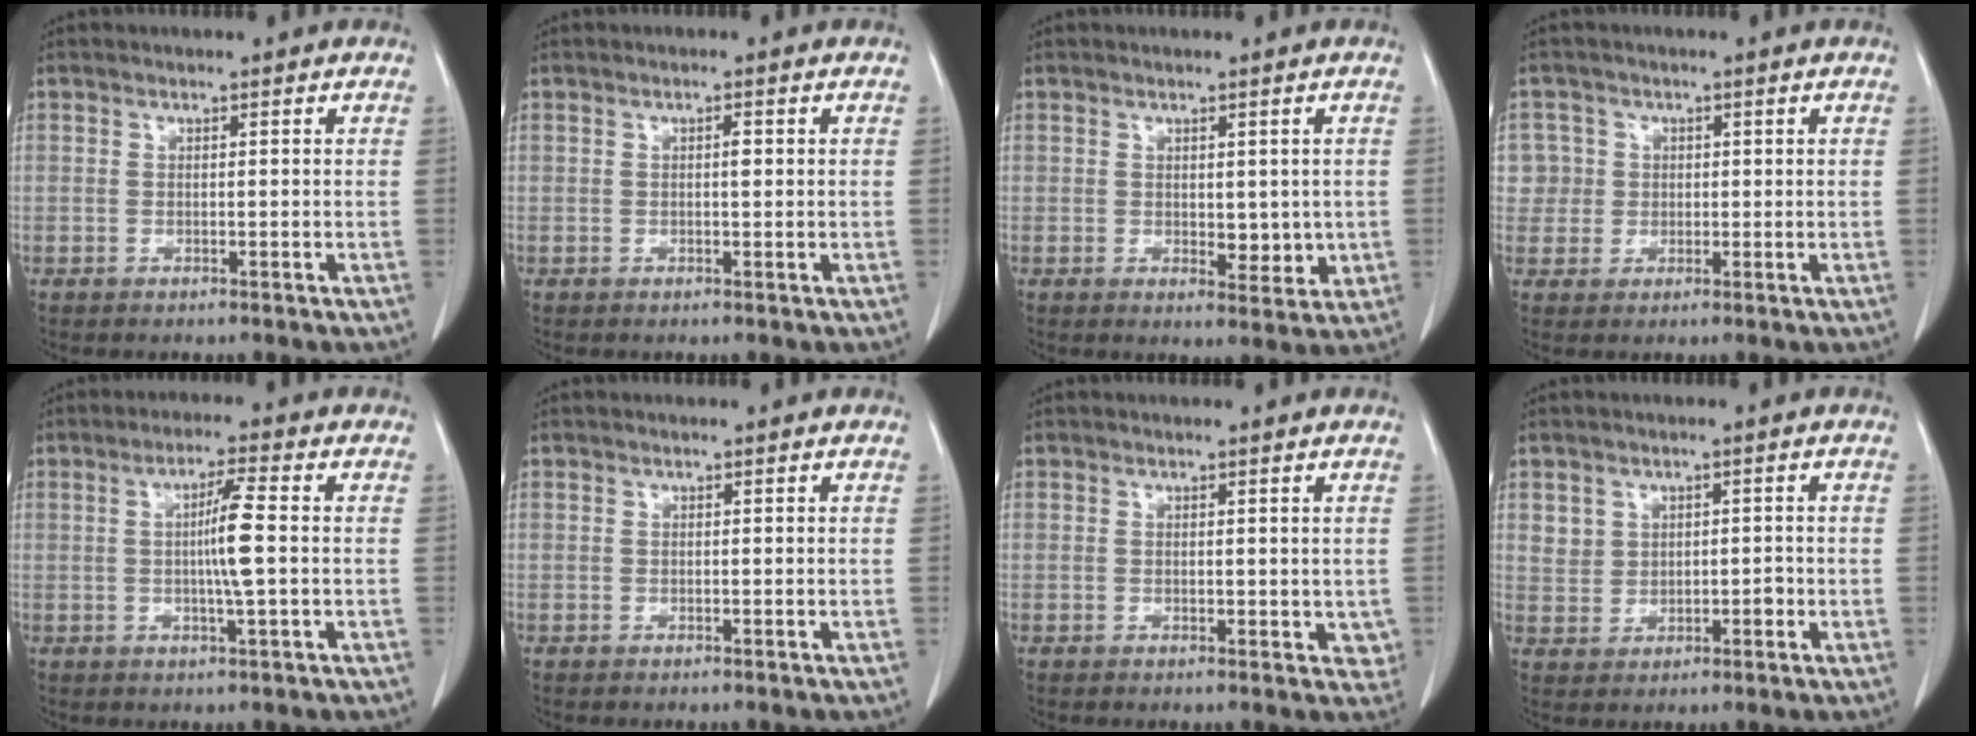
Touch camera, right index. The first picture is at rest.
{"total": 1.1, "force": [0.2, 0.3, 1.0], "torque": [-0.014, 0.003, 0.001]}
{"total": 3.8, "force": [0.0, 2.0, 3.2], "torque": [-0.034, -0.008, 0.008]}
{"total": 4.3, "force": [0.8, 4.2, -0.2], "torque": [0.023, 0.012, 0.016]}
{"total": 5.9, "force": [0.0, -0.4, 5.9], "torque": [-0.101, -0.001, -0.002]}
{"total": 0.0}
{"total": 2.5, "force": [0.3, 1.6, 1.9], "torque": [-0.006, 0.000, 0.004]}
{"total": 3.7, "force": [0.6, 3.2, 1.6], "torque": [-0.021, 0.010, 0.018]}